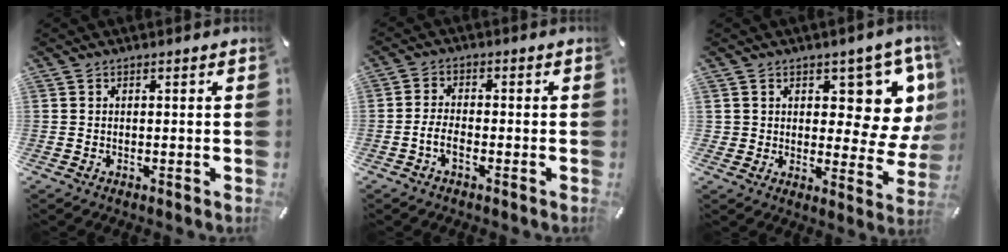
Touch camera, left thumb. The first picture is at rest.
{"total": 3.7, "force": [-1.7, 1.7, 2.9], "torque": [-0.055, 0.008, -0.030]}
{"total": 10.0, "force": [6.9, 5.6, 4.7], "torque": [-0.053, -0.072, 0.122]}